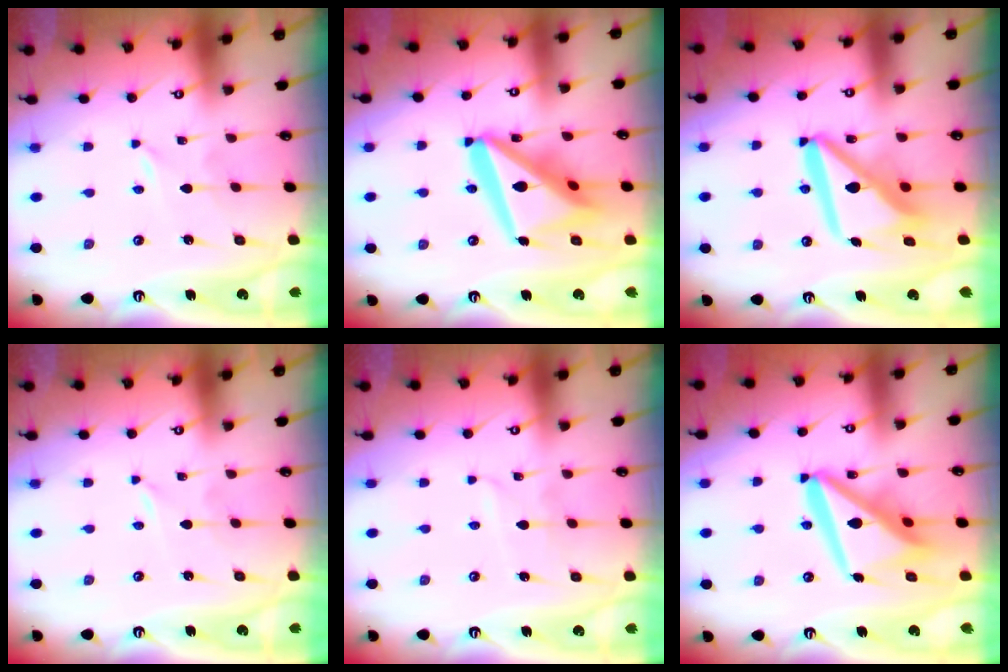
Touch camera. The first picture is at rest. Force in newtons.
{"total": 20.7, "press": 20.6, "slide": 2.3}
{"total": 14.6, "press": 14.5, "slide": 1.9}
{"total": 0.0}
{"total": 3.0, "press": 3.0, "slide": 0.3}
{"total": 15.9, "press": 15.9, "slide": 1.6}